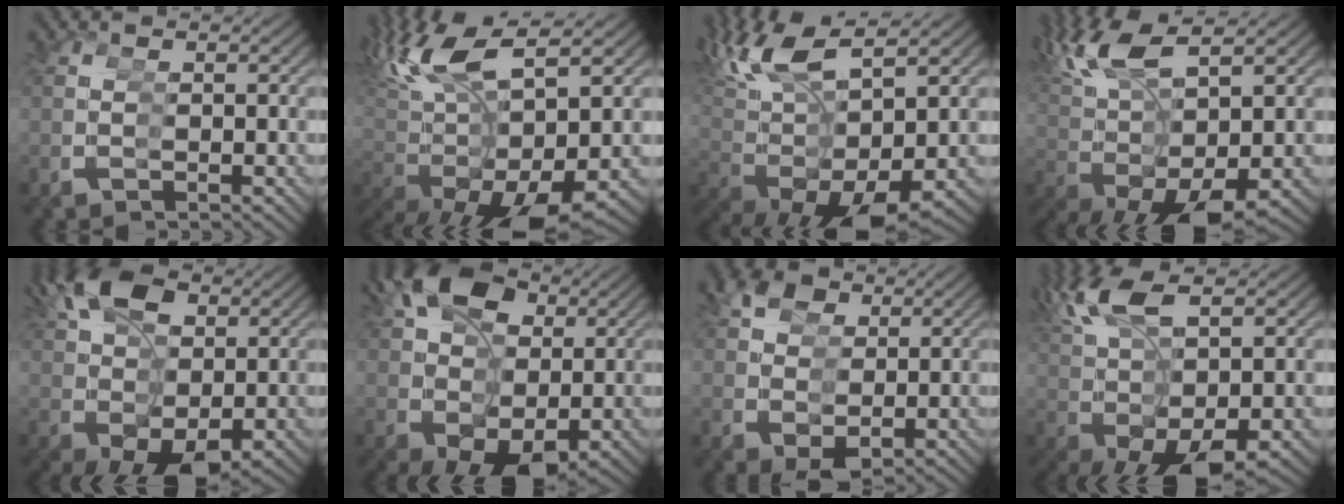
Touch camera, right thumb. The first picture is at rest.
{"total": 15.1, "force": [0.0, 10.3, 11.0], "torque": [-0.230, -0.043, 0.016]}
{"total": 12.3, "force": [0.7, 8.6, 8.8], "torque": [-0.197, -0.041, 0.028]}
{"total": 10.8, "force": [0.9, 7.0, 8.2], "torque": [-0.172, -0.032, 0.031]}
{"total": 11.0, "force": [0.3, 7.5, 8.1], "torque": [-0.136, -0.034, 0.018]}
{"total": 12.9, "force": [0.7, 9.2, 8.9], "torque": [-0.151, -0.041, 0.024]}
{"total": 5.9, "force": [1.2, 4.8, 3.2], "torque": [-0.051, -0.028, 0.031]}
{"total": 9.7, "force": [0.3, 5.8, 7.7], "torque": [-0.159, -0.029, 0.027]}